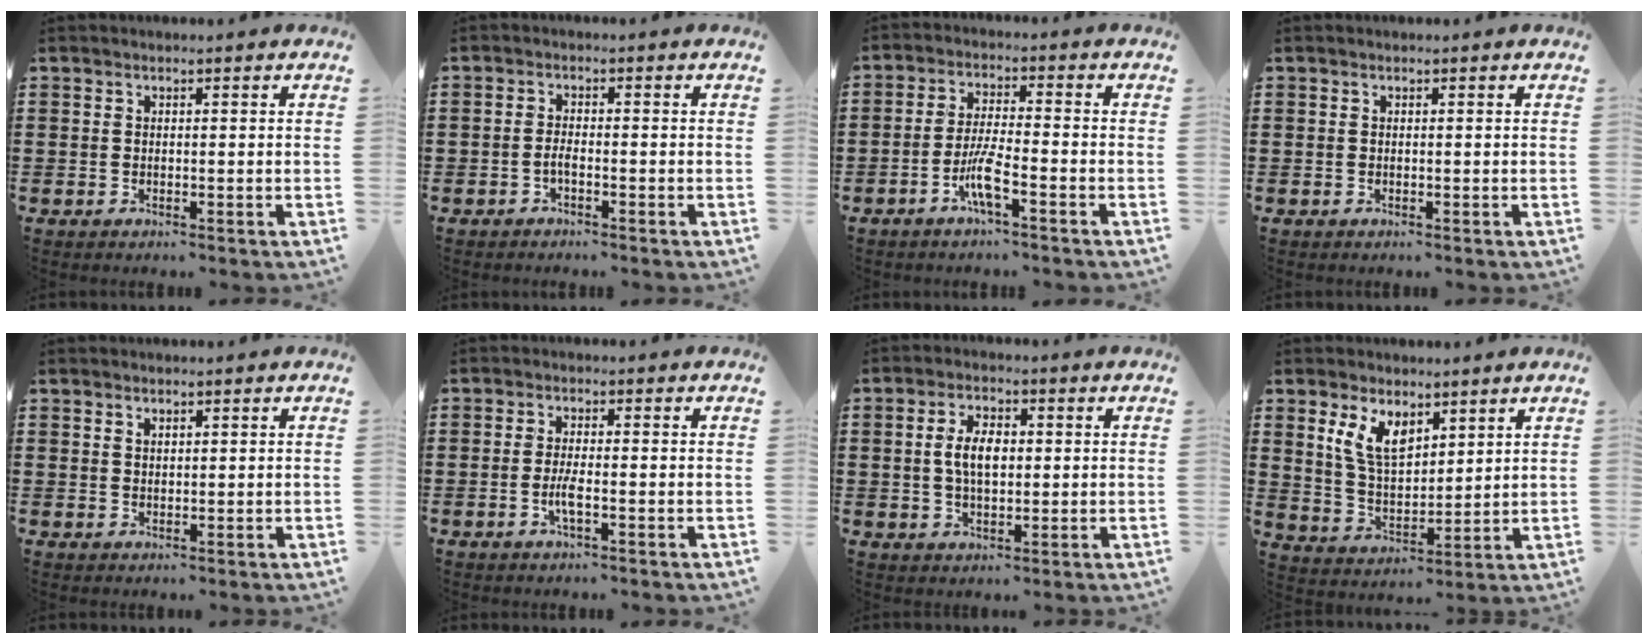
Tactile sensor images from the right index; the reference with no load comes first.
{"total": 1.3, "force": [-0.8, 0.4, 1.0], "torque": [-0.020, -0.002, -0.015]}
{"total": 5.5, "force": [-2.8, 0.4, 4.7], "torque": [-0.112, -0.016, -0.059]}
{"total": 0.0}
{"total": 1.1, "force": [0.9, 0.5, 0.3], "torque": [-0.007, 0.003, 0.018]}
{"total": 2.8, "force": [-0.9, 0.4, 2.6], "torque": [-0.059, -0.006, -0.021]}
{"total": 5.4, "force": [0.4, 2.7, 4.6], "torque": [-0.092, 0.005, 0.000]}
{"total": 7.3, "force": [4.3, 3.8, 4.5], "torque": [-0.104, -0.002, 0.080]}